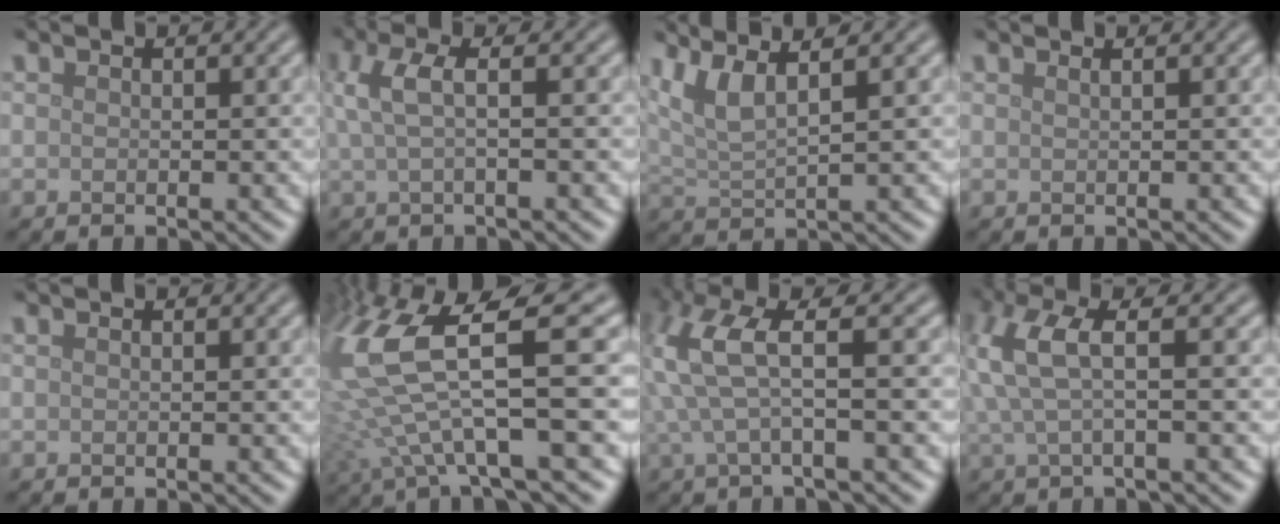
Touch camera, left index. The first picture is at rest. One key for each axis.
{"total": 3.2, "fx": 0.6, "fy": 1.0, "fz": 3.0, "tx": -0.063, "ty": 0.008, "tz": 0.010}
{"total": 4.6, "fx": 2.7, "fy": 1.3, "fz": 3.5, "tx": -0.071, "ty": 0.013, "tz": 0.053}
{"total": 0.8, "fx": 0.5, "fy": 0.4, "fz": 0.6, "tx": -0.003, "ty": -0.002, "tz": 0.002}
{"total": 0.0}
{"total": 10.7, "fx": 1.9, "fy": 3.3, "fz": 10.0, "tx": -0.222, "ty": -0.008, "tz": 0.039}
{"total": 5.3, "fx": 1.4, "fy": 1.0, "fz": 5.0, "tx": -0.117, "ty": 0.009, "tz": 0.028}
{"total": 4.5, "fx": 0.9, "fy": 1.2, "fz": 4.2, "tx": -0.097, "ty": 0.010, "tz": 0.015}